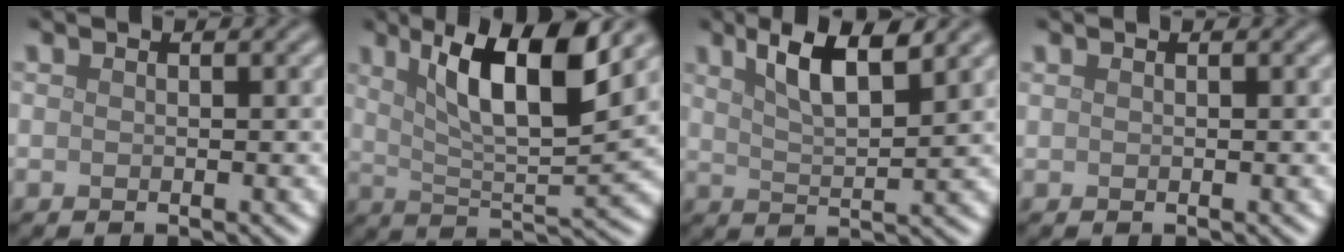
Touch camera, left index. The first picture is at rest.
{"total": 9.0, "force": [4.1, 2.2, 7.7], "torque": [-0.125, -0.002, 0.072]}
{"total": 5.4, "force": [3.2, 1.4, 4.1], "torque": [-0.068, 0.007, 0.055]}
{"total": 0.0}